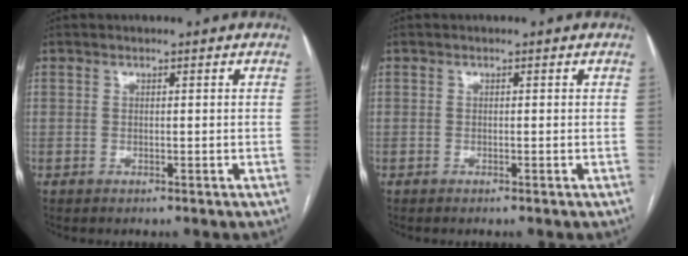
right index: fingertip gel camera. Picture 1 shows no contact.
{"total": 0.0}